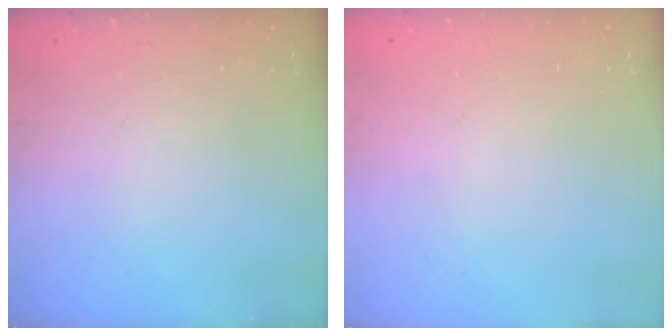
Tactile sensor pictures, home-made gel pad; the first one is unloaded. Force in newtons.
{"total": 0.0}